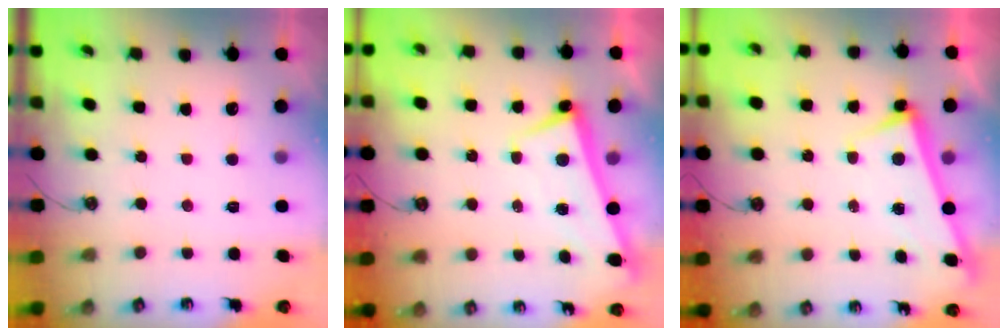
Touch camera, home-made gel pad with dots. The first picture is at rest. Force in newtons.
{"total": 2.5, "press": 2.4, "slide": 0.6}
{"total": 2.6, "press": 2.5, "slide": 0.7}